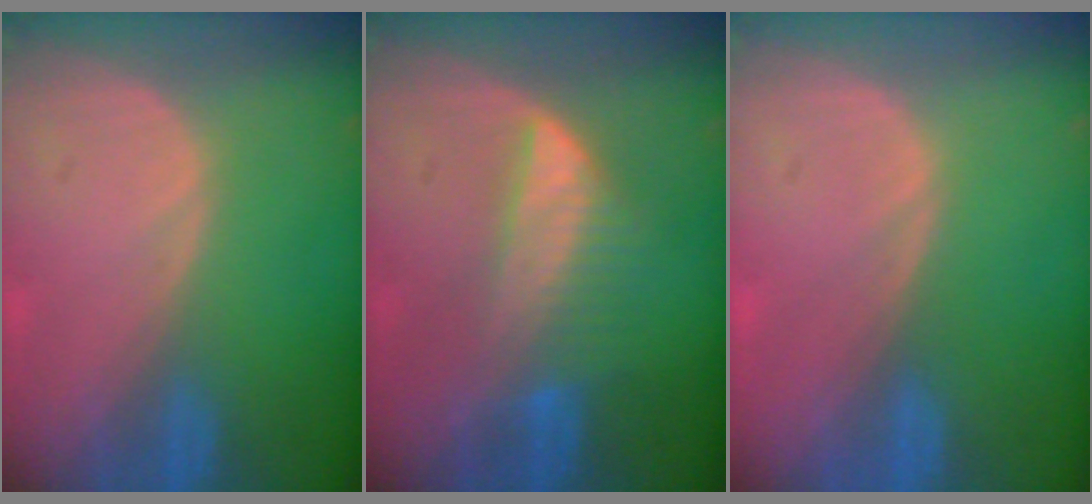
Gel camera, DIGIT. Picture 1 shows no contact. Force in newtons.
{"total": 6.5, "press": 5.9, "slide": 2.7}
{"total": 0.0}